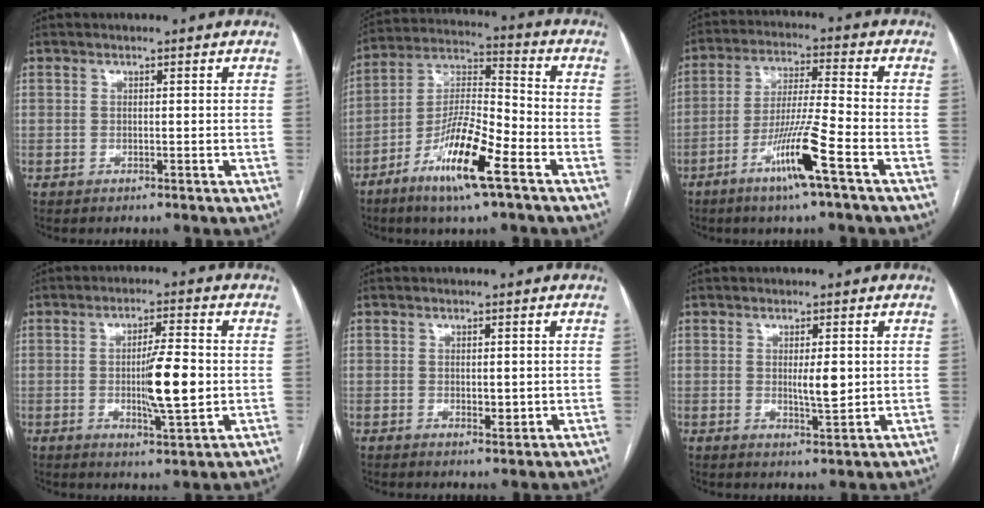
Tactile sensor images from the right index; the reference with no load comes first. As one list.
[{"total": 13.8, "force": [-7.4, 1.5, 11.6], "torque": [-0.225, -0.014, -0.140]}, {"total": 10.9, "force": [-5.6, -0.8, 9.4], "torque": [-0.181, -0.014, -0.107]}, {"total": 8.4, "force": [-0.8, 0.9, 8.3], "torque": [-0.138, -0.006, -0.015]}, {"total": 2.0, "force": [-0.2, 0.8, 1.8], "torque": [-0.030, -0.005, 0.001]}, {"total": 3.7, "force": [0.4, 0.8, 3.6], "torque": [-0.058, -0.006, 0.006]}]